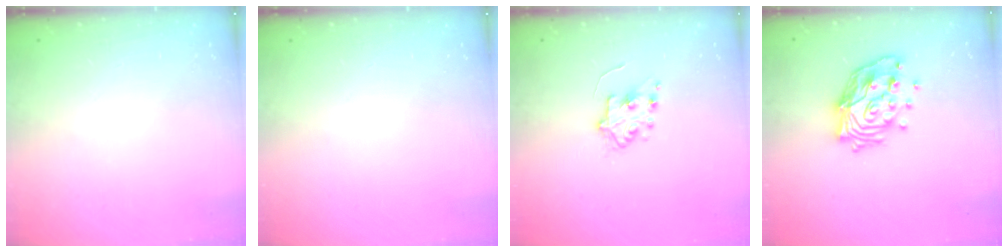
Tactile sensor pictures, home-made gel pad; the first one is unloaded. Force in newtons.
{"total": 0.0}
{"total": 5.8, "press": 5.8, "slide": 0.6}
{"total": 14.9, "press": 14.8, "slide": 1.1}